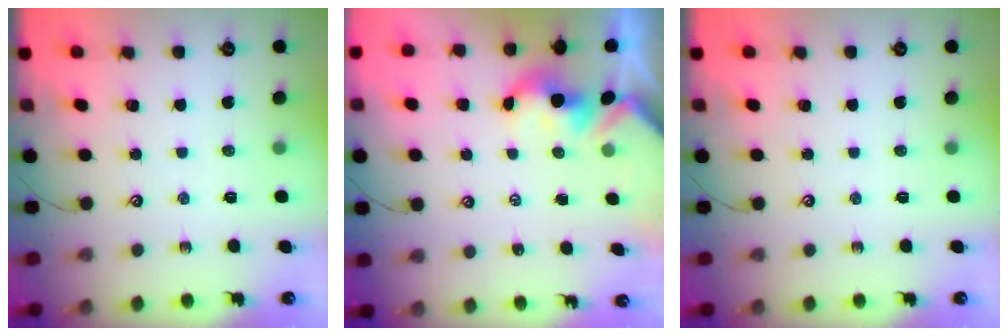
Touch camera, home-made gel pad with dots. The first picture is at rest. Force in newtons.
{"total": 2.1, "press": 2.1, "slide": 0.2}
{"total": 0.0}